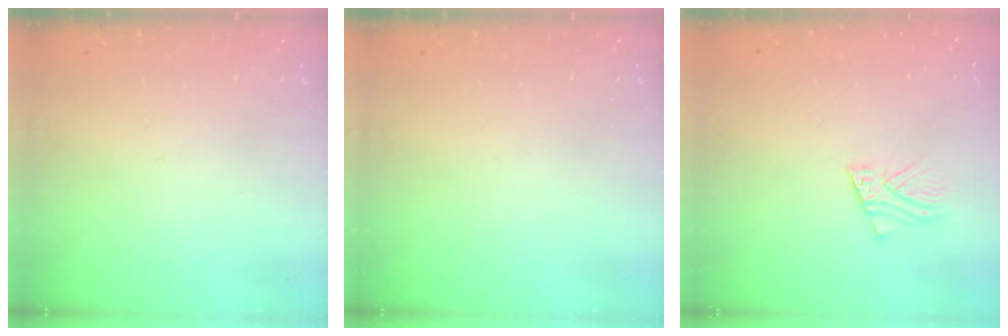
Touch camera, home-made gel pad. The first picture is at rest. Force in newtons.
{"total": 0.0}
{"total": 3.1, "press": 3.1, "slide": 0.1}